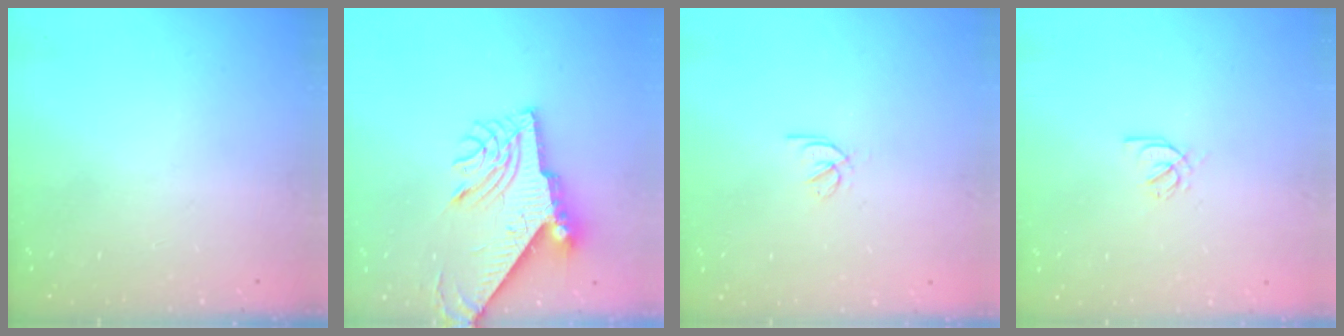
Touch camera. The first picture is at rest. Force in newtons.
{"total": 12.3, "press": 12.2, "slide": 1.2}
{"total": 2.3, "press": 2.2, "slide": 0.5}
{"total": 2.6, "press": 2.6, "slide": 0.4}